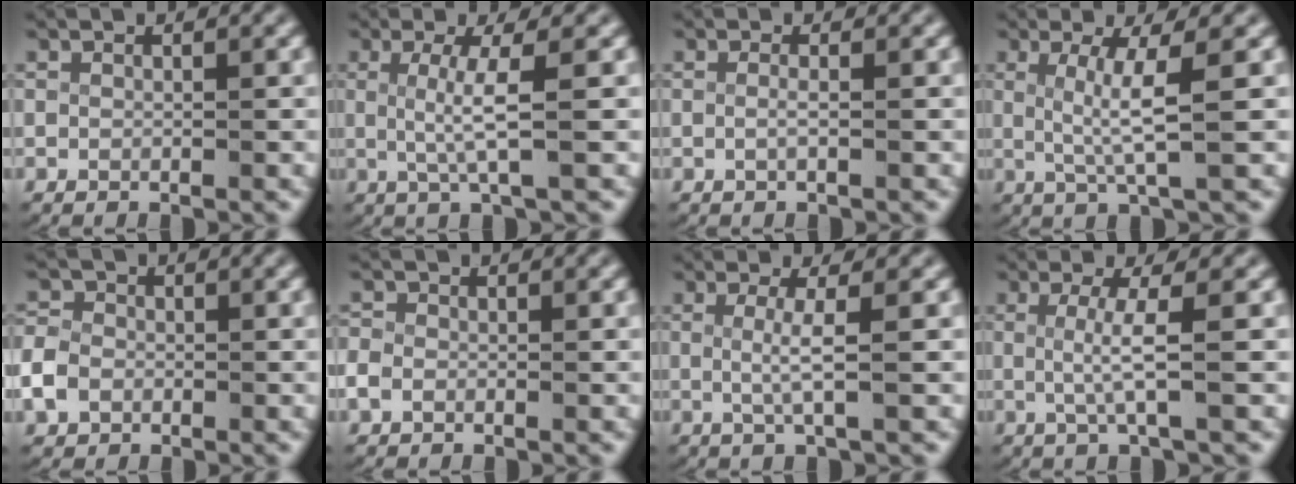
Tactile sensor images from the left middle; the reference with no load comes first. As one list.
[{"total": 3.7, "force": [0.1, -0.2, 3.7], "torque": [-0.074, -0.008, 0.006]}, {"total": 1.1, "force": [-0.4, -0.2, 1.0], "torque": [-0.026, -0.007, -0.006]}, {"total": 4.3, "force": [0.7, -0.1, 4.3], "torque": [-0.076, -0.009, 0.018]}, {"total": 2.9, "force": [-0.8, 2.5, 1.1], "torque": [-0.039, -0.006, -0.015]}, {"total": 1.8, "force": [-0.5, 1.5, 0.8], "torque": [-0.032, -0.005, -0.009]}, {"total": 2.7, "force": [0.2, -0.3, 2.7], "torque": [-0.059, -0.009, 0.010]}, {"total": 3.4, "force": [0.1, -0.3, 3.3], "torque": [-0.070, -0.006, 0.005]}]